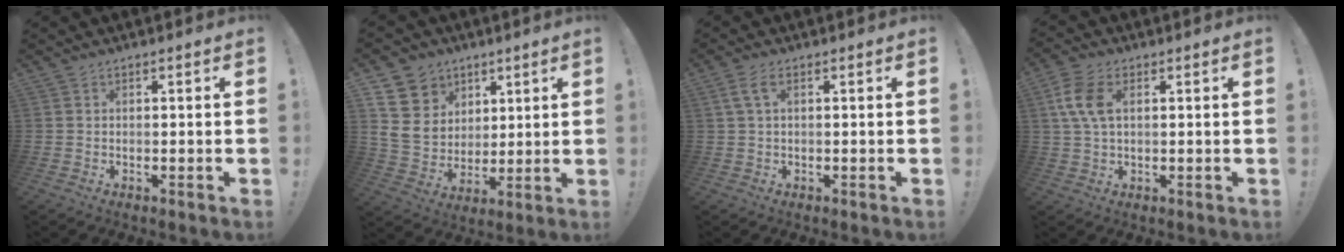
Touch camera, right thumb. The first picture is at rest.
{"total": 12.7, "force": [4.6, 11.3, 3.8], "torque": [-0.064, -0.026, 0.102]}
{"total": 3.5, "force": [1.3, 1.4, 3.0], "torque": [-0.051, 0.002, 0.023]}
{"total": 9.0, "force": [2.2, 5.4, 6.8], "torque": [-0.146, 0.001, 0.040]}